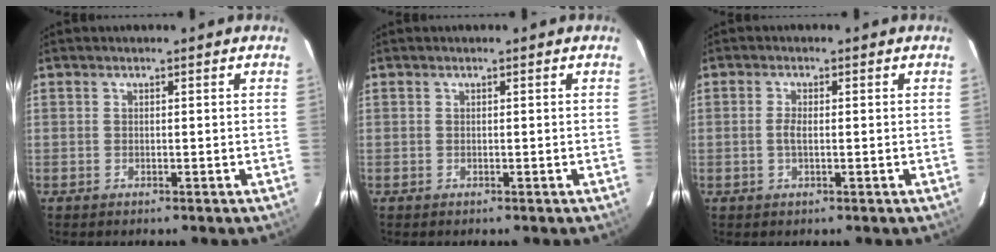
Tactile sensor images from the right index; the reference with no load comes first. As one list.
[{"total": 0.0}, {"total": 1.8, "force": [0.0, 0.4, 1.8], "torque": [-0.036, 0.000, -0.003]}]